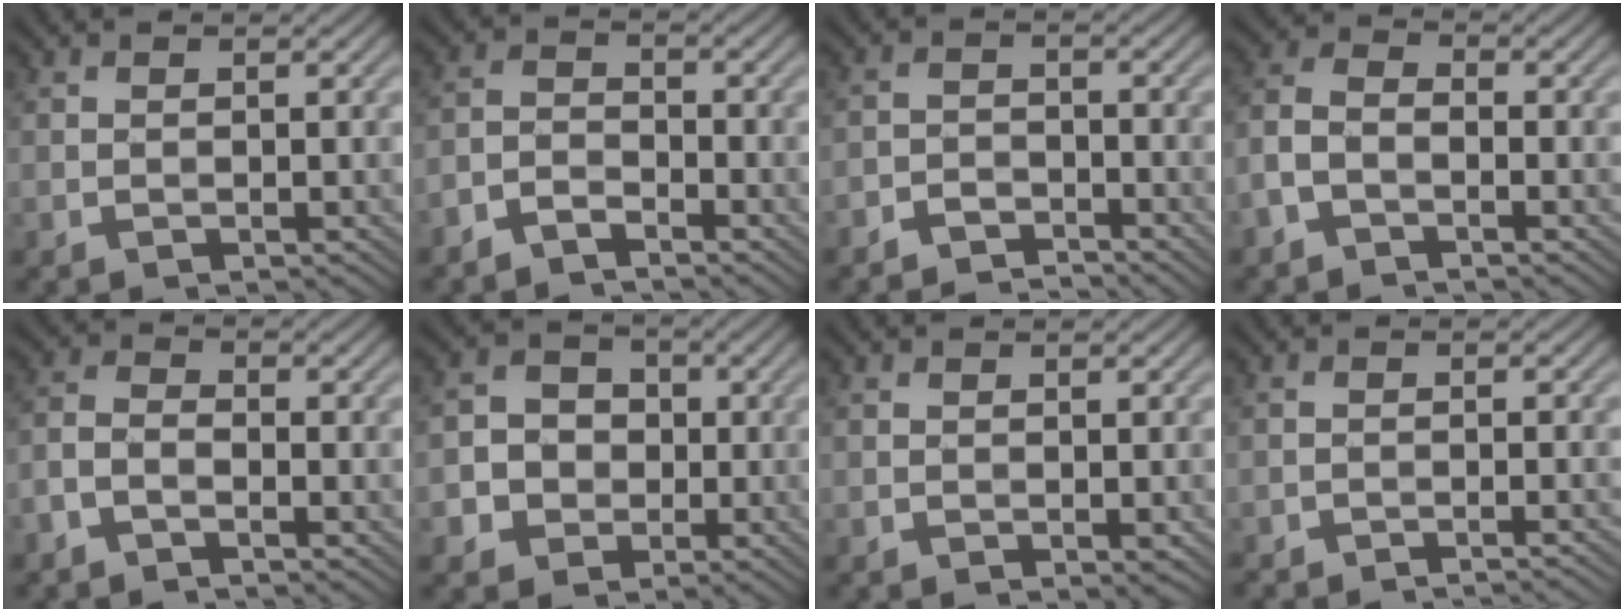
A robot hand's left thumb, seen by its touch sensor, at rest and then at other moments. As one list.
[{"total": 3.3, "force": [-2.9, 1.0, 1.2], "torque": [-0.026, 0.000, -0.068]}, {"total": 3.5, "force": [-3.3, 0.8, 0.8], "torque": [-0.010, 0.004, -0.067]}, {"total": 3.8, "force": [-2.3, 2.0, 2.4], "torque": [-0.057, 0.004, -0.062]}, {"total": 3.1, "force": [-2.3, 1.2, 1.7], "torque": [-0.037, 0.000, -0.060]}, {"total": 5.2, "force": [-1.1, 4.9, 1.6], "torque": [-0.027, 0.005, -0.037]}, {"total": 0.6, "force": [-0.2, 0.2, 0.5], "torque": [-0.007, -0.002, -0.001]}, {"total": 2.5, "force": [-2.3, 0.2, 0.9], "torque": [-0.011, 0.001, -0.043]}]